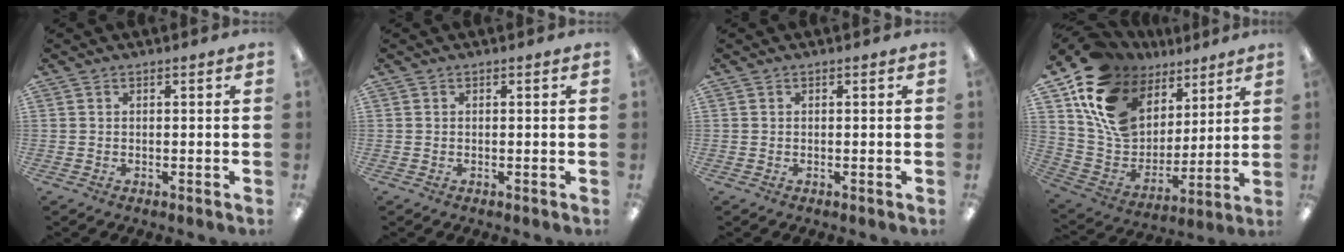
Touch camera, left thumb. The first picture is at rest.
{"total": 0.0}
{"total": 0.0}
{"total": 17.7, "force": [10.7, 11.7, 7.8], "torque": [-0.156, -0.060, 0.203]}